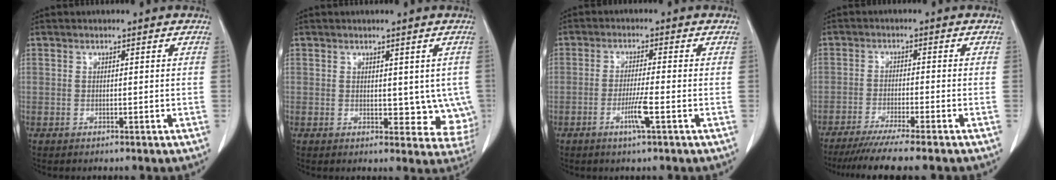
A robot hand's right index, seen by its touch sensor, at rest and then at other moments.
{"total": 6.7, "force": [0.6, 4.1, 5.3], "torque": [-0.032, -0.008, 0.012]}
{"total": 4.4, "force": [-1.8, -0.4, 4.0], "torque": [-0.077, -0.010, -0.037]}
{"total": 10.1, "force": [-8.6, -0.8, 5.3], "torque": [-0.061, -0.029, -0.134]}